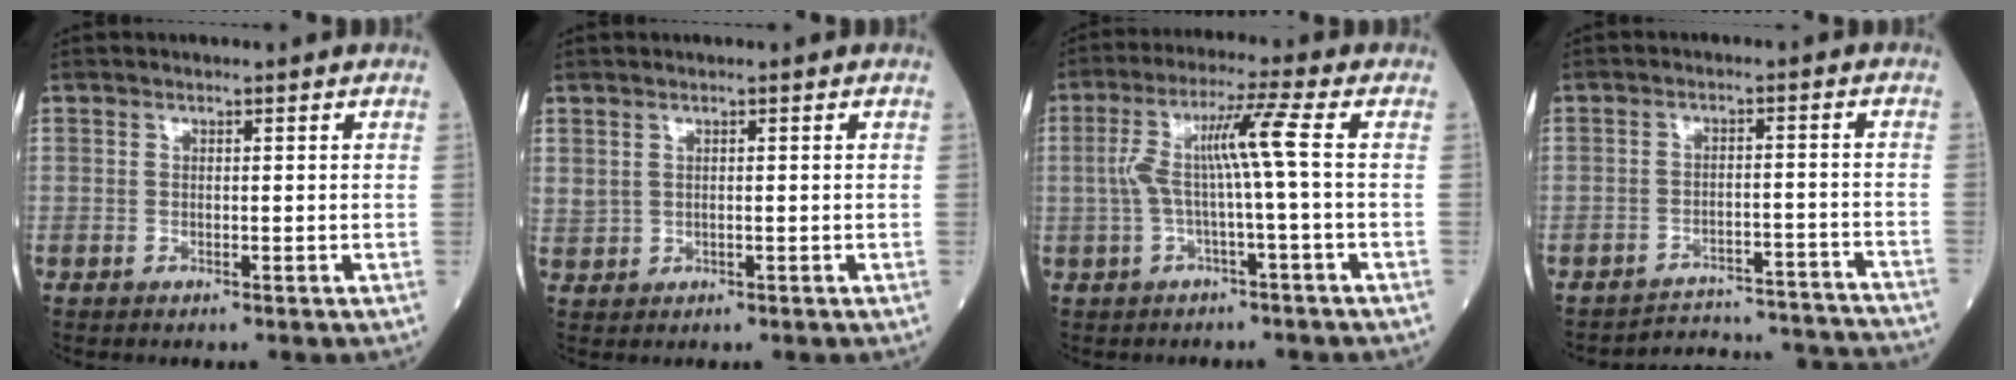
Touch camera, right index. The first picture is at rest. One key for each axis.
{"total": 1.5, "fx": 0.6, "fy": 1.0, "fz": 0.9, "tx": -0.025, "ty": 0.004, "tz": 0.020}
{"total": 7.0, "fx": -0.4, "fy": -1.2, "fz": 6.8, "tx": -0.140, "ty": 0.026, "tz": -0.002}
{"total": 15.9, "fx": -15.8, "fy": 0.6, "fz": 1.2, "tx": 0.000, "ty": 0.019, "tz": -0.196}